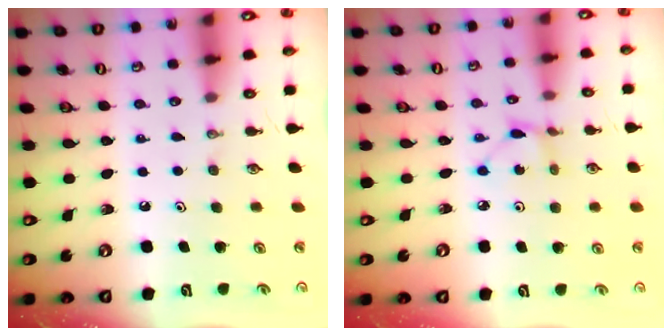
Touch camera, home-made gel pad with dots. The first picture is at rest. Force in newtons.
{"total": 2.2, "press": 2.2, "slide": 0.3}